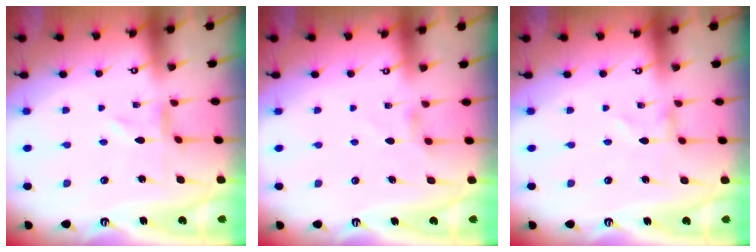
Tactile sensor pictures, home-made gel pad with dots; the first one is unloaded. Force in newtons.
{"total": 1.8, "press": 1.8, "slide": 0.4}
{"total": 0.8, "press": 0.8, "slide": 0.1}